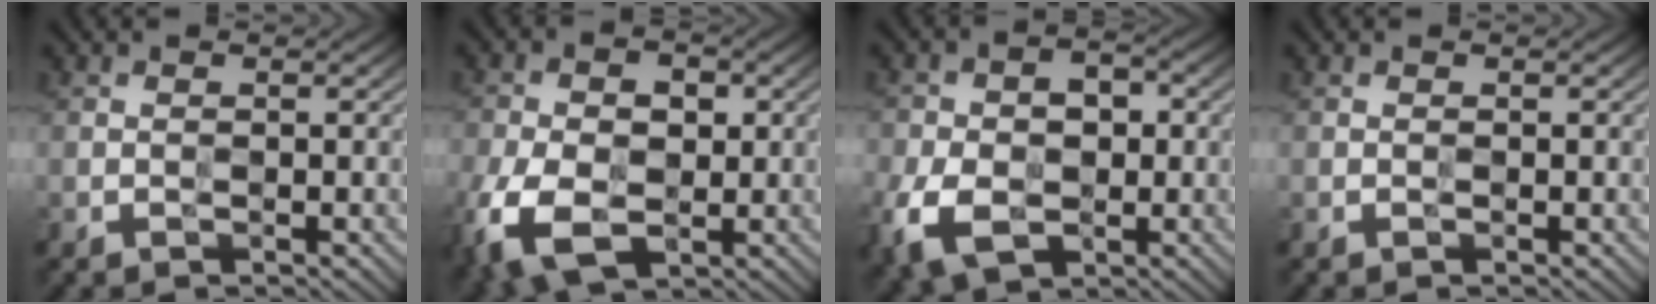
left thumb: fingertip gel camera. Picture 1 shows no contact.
{"total": 11.3, "force": [-3.1, 7.5, 7.9], "torque": [-0.174, -0.031, -0.046]}
{"total": 10.2, "force": [-3.0, 7.2, 6.6], "torque": [-0.137, -0.023, -0.053]}
{"total": 0.0}